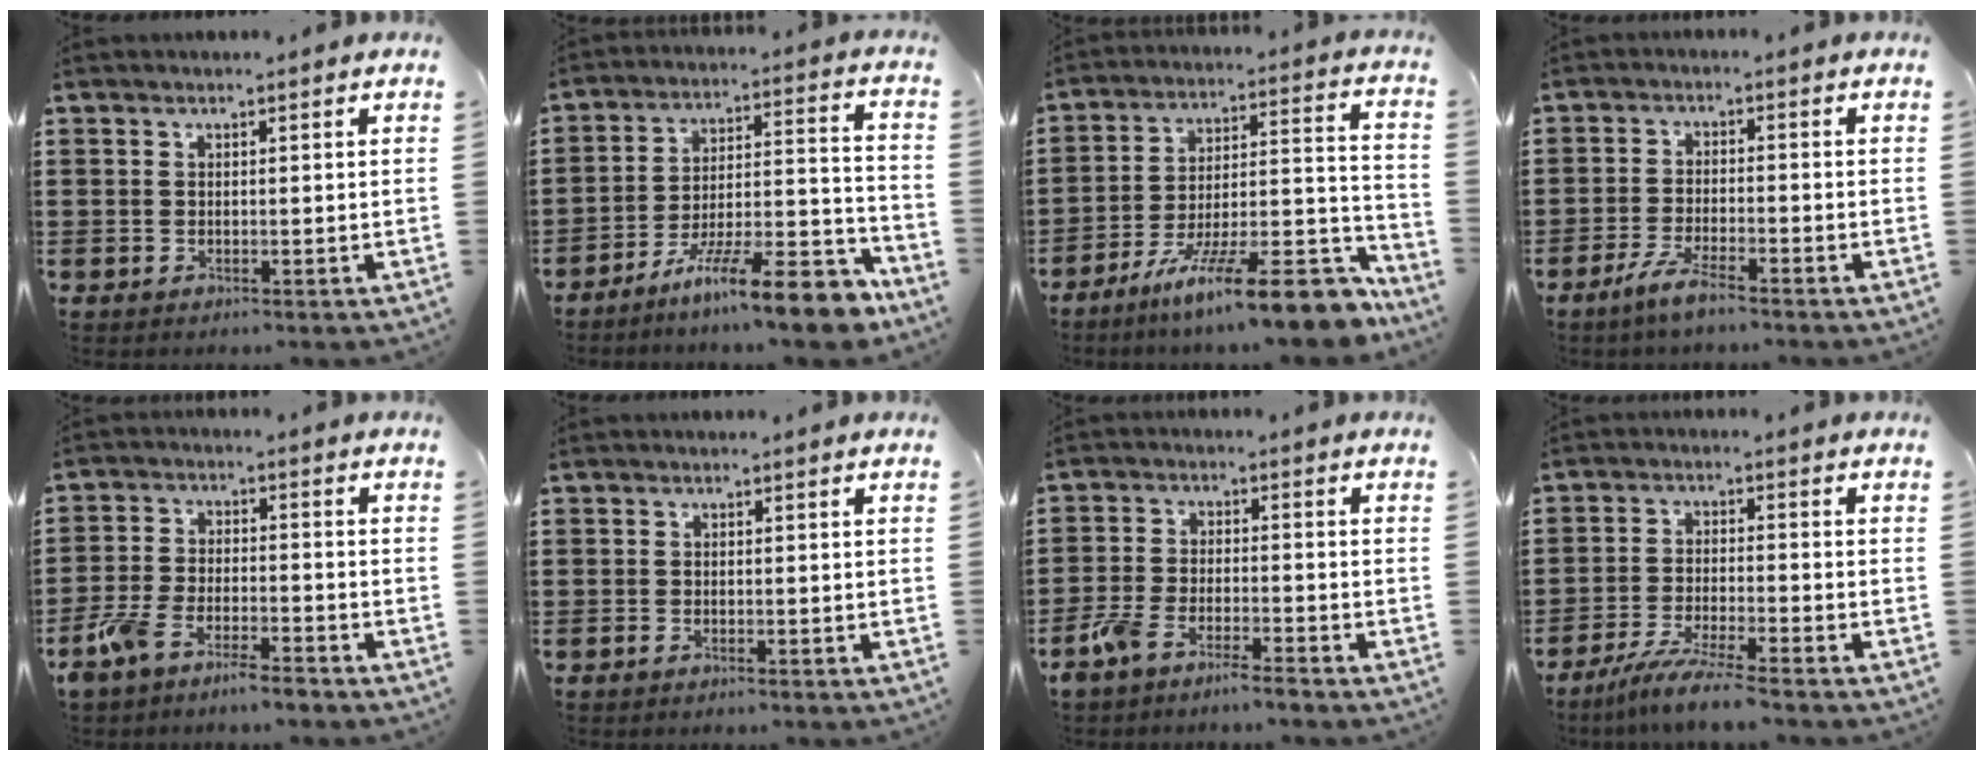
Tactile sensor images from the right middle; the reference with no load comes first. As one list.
[{"total": 13.8, "force": [-10.5, 1.5, 8.8], "torque": [-0.130, 0.034, -0.185]}, {"total": 15.5, "force": [-11.3, 1.6, 10.4], "torque": [-0.152, 0.034, -0.190]}, {"total": 4.2, "force": [-3.2, 0.2, 2.7], "torque": [-0.066, -0.009, -0.063]}, {"total": 6.0, "force": [-5.2, 1.2, 2.8], "torque": [-0.081, -0.004, -0.108]}, {"total": 0.5, "force": [-0.4, 0.1, 0.3], "torque": [-0.008, -0.003, -0.007]}, {"total": 4.7, "force": [-4.1, 0.6, 2.2], "torque": [-0.073, -0.009, -0.089]}, {"total": 5.7, "force": [-4.9, -0.5, 2.8], "torque": [-0.064, -0.021, -0.095]}]